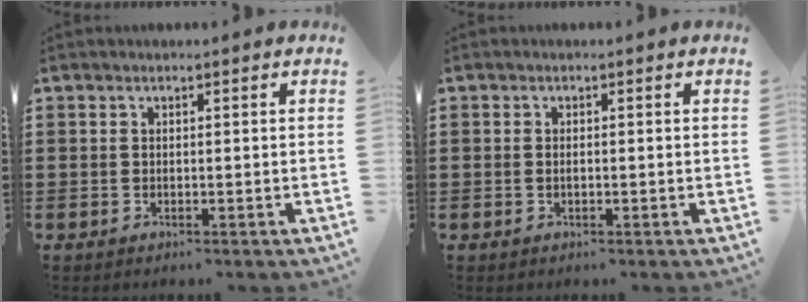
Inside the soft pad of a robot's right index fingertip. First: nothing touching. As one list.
[{"total": 0.6, "force": [-0.1, 0.2, 0.6], "torque": [-0.013, -0.002, -0.002]}]